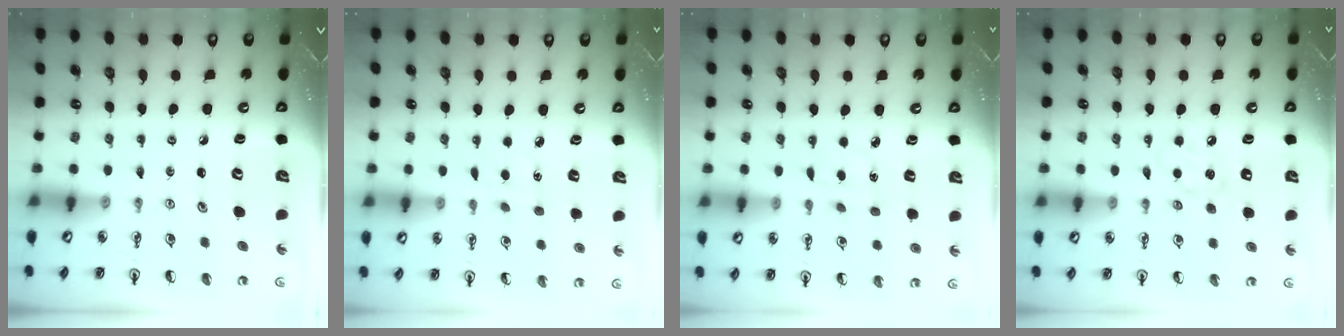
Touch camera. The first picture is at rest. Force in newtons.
{"total": 3.8, "press": 3.7, "slide": 0.4}
{"total": 3.2, "press": 3.2, "slide": 0.4}
{"total": 6.4, "press": 6.3, "slide": 0.8}